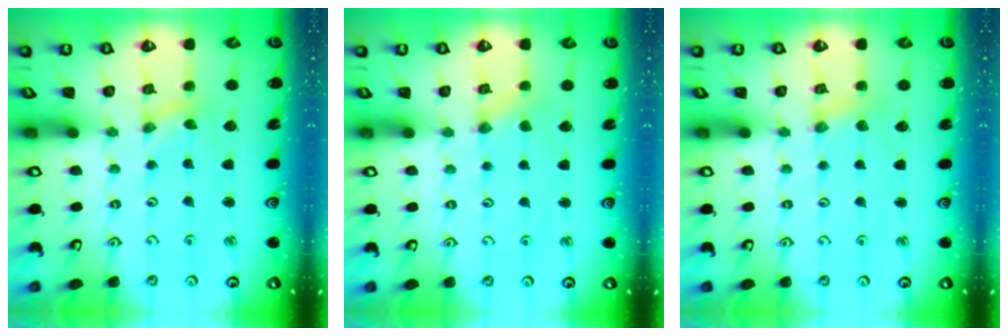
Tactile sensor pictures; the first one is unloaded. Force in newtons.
{"total": 0.0}
{"total": 1.2, "press": 1.2, "slide": 0.3}